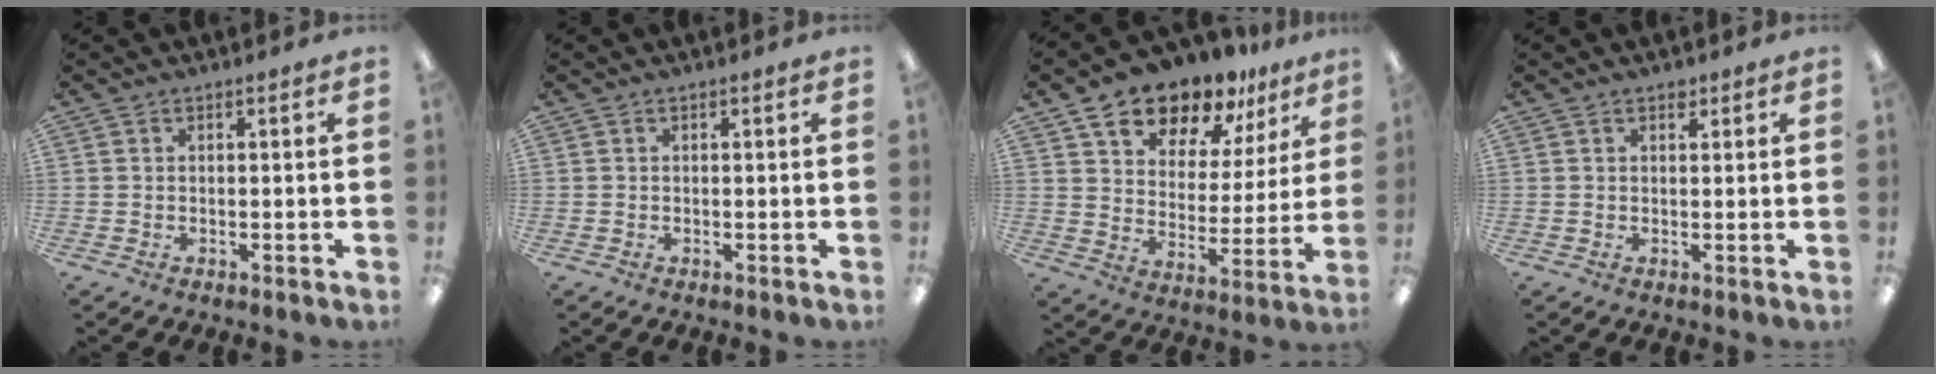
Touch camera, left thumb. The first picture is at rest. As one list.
[{"total": 0.0}, {"total": 14.3, "force": [12.0, 6.4, 4.6], "torque": [-0.081, -0.084, 0.219]}, {"total": 1.6, "force": [1.2, 0.9, 0.7], "torque": [0.002, -0.005, 0.018]}]